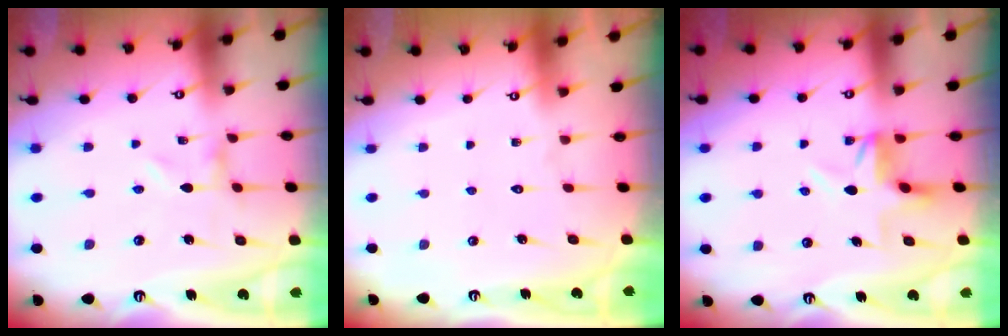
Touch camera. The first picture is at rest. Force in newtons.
{"total": 1.6, "press": 1.5, "slide": 0.1}
{"total": 3.9, "press": 3.9, "slide": 0.4}